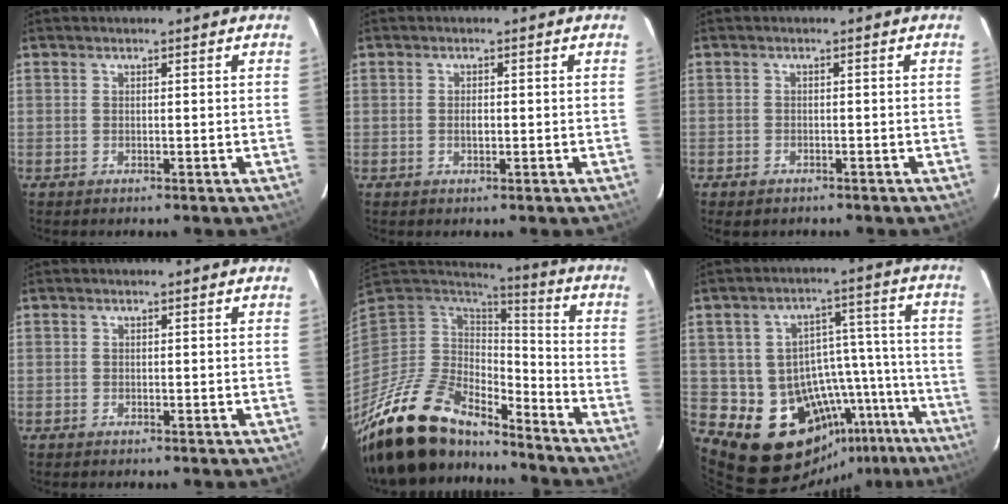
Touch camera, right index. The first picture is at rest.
{"total": 1.2, "force": [-0.2, 0.7, 1.0], "torque": [-0.017, 0.000, -0.003]}
{"total": 2.0, "force": [-1.4, 1.2, 0.7], "torque": [-0.017, -0.002, -0.022]}
{"total": 0.0}
{"total": 22.1, "force": [-18.1, 7.6, 10.0], "torque": [-0.206, -0.025, -0.321]}
{"total": 16.7, "force": [-10.8, 10.9, 6.6], "torque": [-0.091, 0.052, -0.135]}